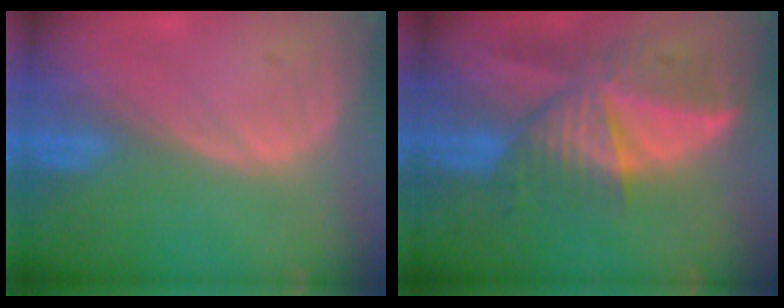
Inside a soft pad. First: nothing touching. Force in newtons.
{"total": 9.8, "press": 8.6, "slide": 4.5}